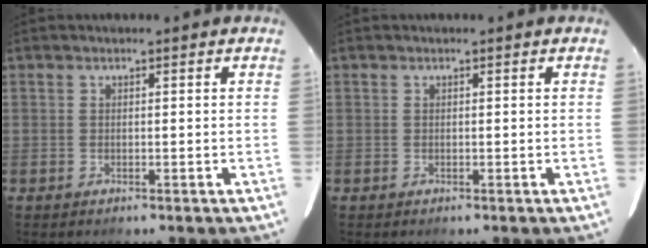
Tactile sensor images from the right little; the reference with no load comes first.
{"total": 0.0}